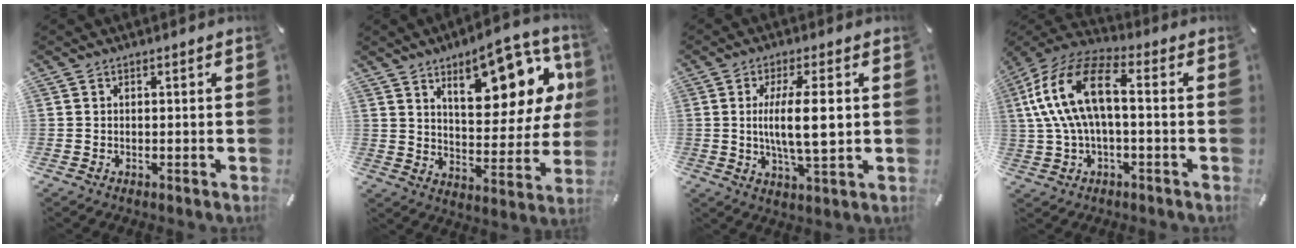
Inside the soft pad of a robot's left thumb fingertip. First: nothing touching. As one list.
[{"total": 17.8, "force": [10.1, 8.2, 12.2], "torque": [-0.156, -0.064, 0.165]}, {"total": 10.8, "force": [0.8, 2.4, 10.5], "torque": [-0.201, -0.008, 0.005]}, {"total": 16.8, "force": [1.9, 8.5, 14.4], "torque": [-0.312, 0.003, 0.028]}]